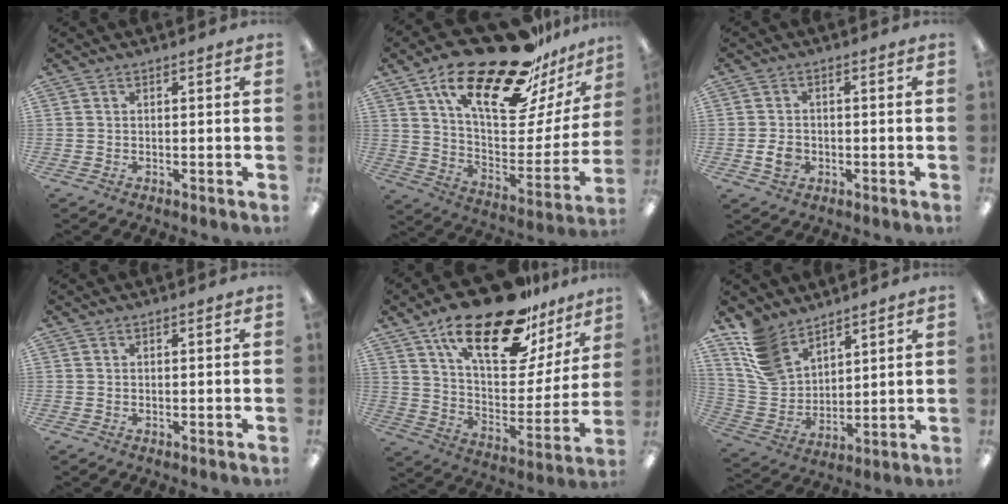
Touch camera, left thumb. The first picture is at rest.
{"total": 27.8, "force": [19.7, 9.4, 17.1], "torque": [-0.266, -0.120, 0.325]}
{"total": 4.0, "force": [-1.0, 3.2, 2.3], "torque": [-0.035, 0.001, -0.018]}
{"total": 0.0}
{"total": 25.2, "force": [17.0, 9.8, 15.9], "torque": [-0.251, -0.102, 0.288]}
{"total": 12.6, "force": [9.5, 7.2, 4.0], "torque": [-0.104, -0.044, 0.192]}